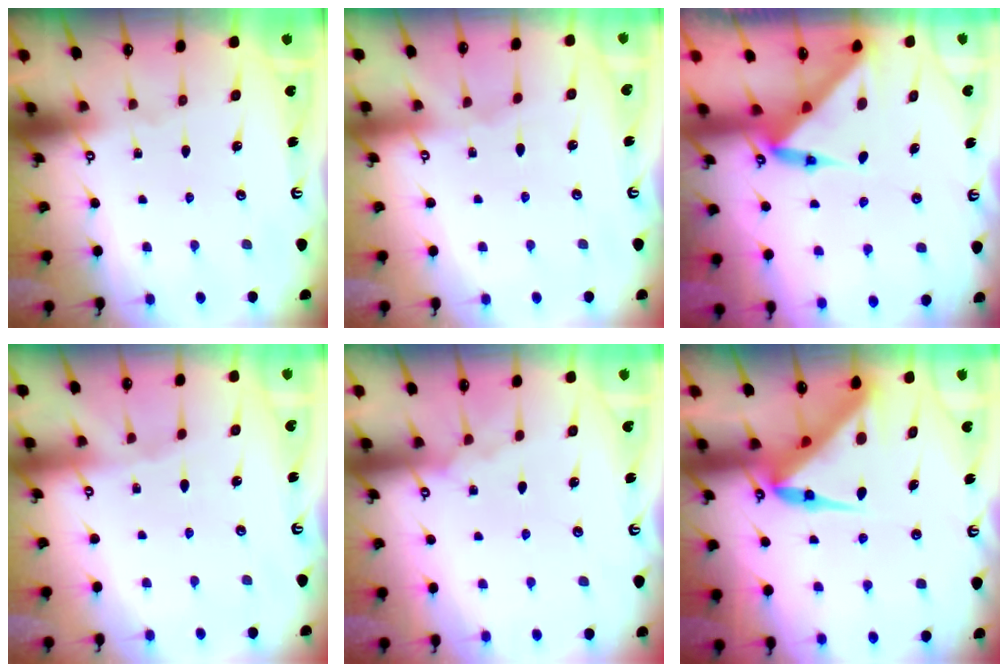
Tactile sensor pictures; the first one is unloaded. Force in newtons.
{"total": 2.4, "press": 2.4, "slide": 0.5}
{"total": 5.5, "press": 5.5, "slide": 0.3}
{"total": 2.4, "press": 2.3, "slide": 0.5}
{"total": 5.1, "press": 5.0, "slide": 0.7}
{"total": 7.7, "press": 7.7, "slide": 0.5}